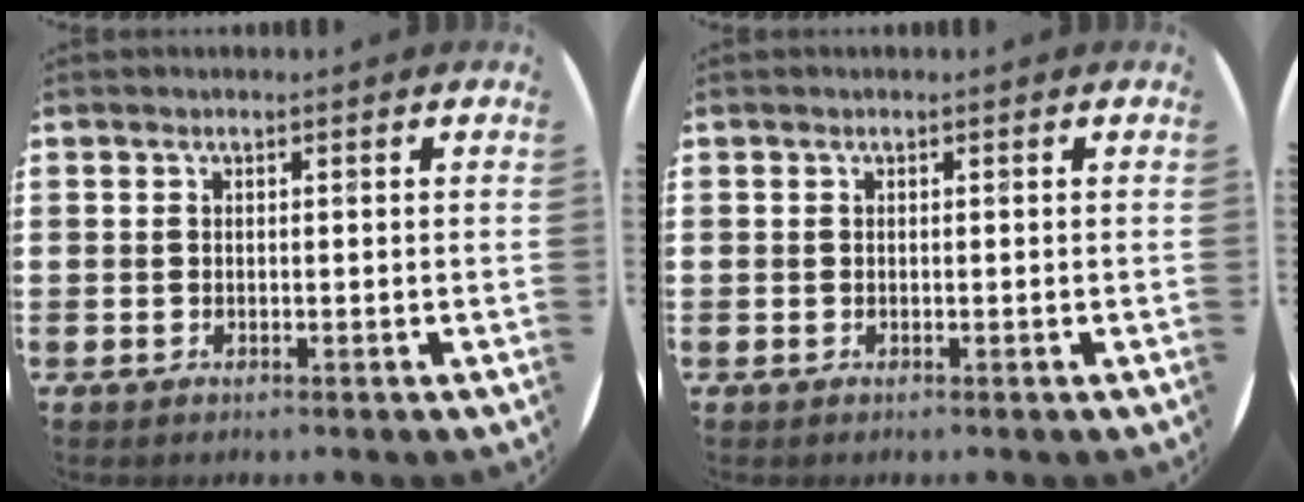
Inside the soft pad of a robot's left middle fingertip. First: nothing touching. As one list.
[{"total": 0.0}]